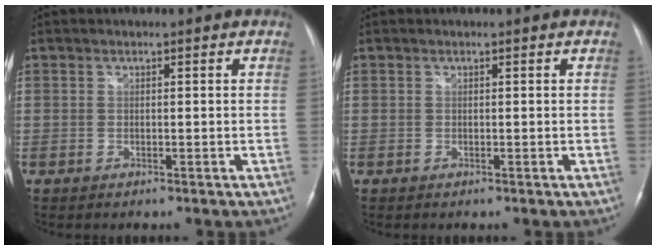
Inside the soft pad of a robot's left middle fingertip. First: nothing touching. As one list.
[{"total": 0.0}]